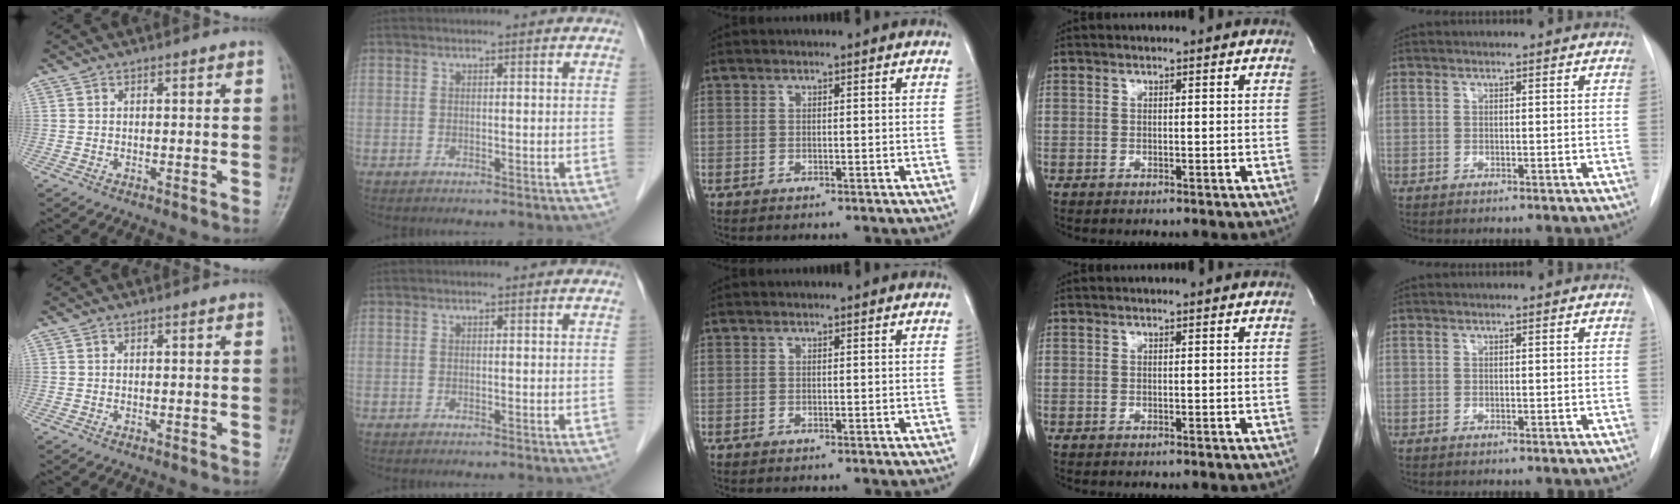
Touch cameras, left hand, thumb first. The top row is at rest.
{}